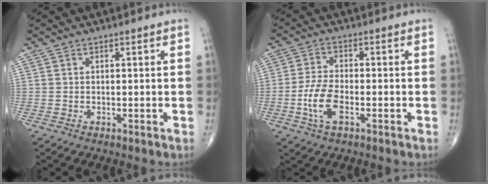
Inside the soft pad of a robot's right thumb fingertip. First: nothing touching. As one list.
[{"total": 6.8, "force": [-2.3, 3.0, 5.6], "torque": [-0.122, 0.011, -0.046]}]